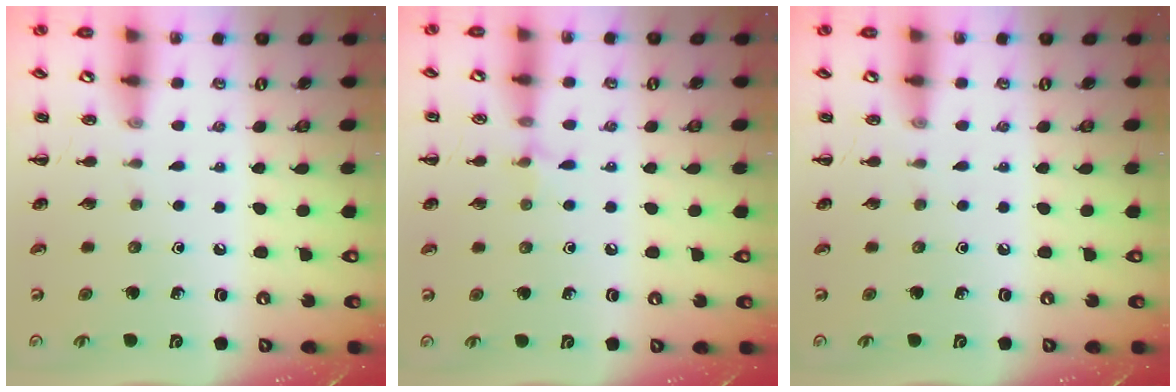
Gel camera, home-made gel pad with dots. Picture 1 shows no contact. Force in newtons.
{"total": 4.7, "press": 4.4, "slide": 1.6}
{"total": 0.0}